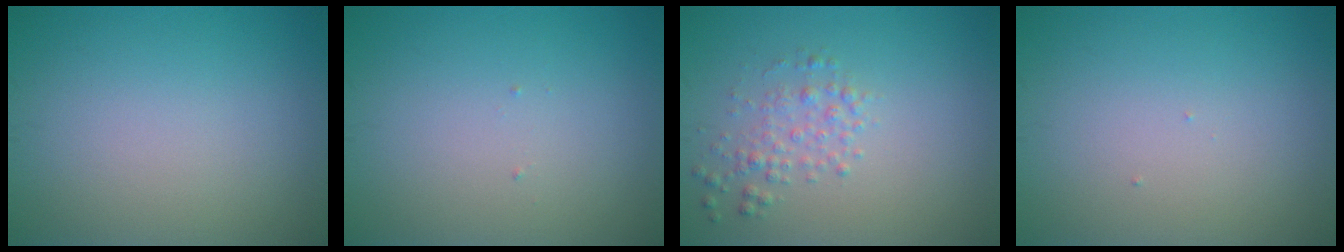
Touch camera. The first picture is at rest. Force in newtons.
{"total": 0.0}
{"total": 2.0, "press": 2.0, "slide": 0.1}
{"total": 0.0}